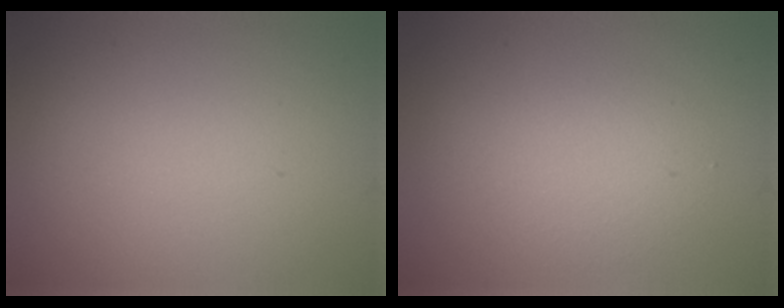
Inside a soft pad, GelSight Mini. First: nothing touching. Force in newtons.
{"total": 2.4, "press": 2.4, "slide": 0.2}